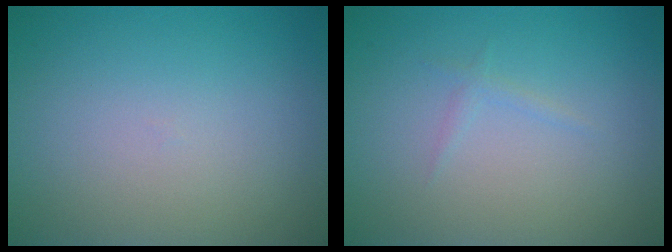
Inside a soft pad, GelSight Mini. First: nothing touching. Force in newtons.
{"total": 0.7, "press": 0.7, "slide": 0.1}